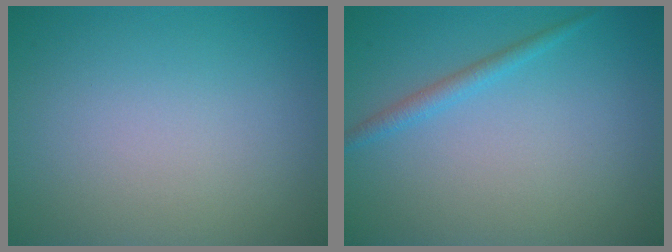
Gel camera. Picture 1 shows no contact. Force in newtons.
{"total": 1.4, "press": 1.4, "slide": 0.1}